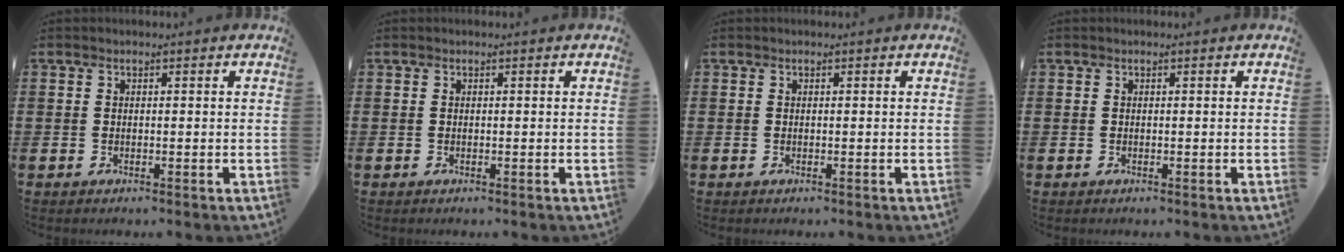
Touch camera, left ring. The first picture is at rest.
{"total": 0.0}
{"total": 0.0}
{"total": 0.0}